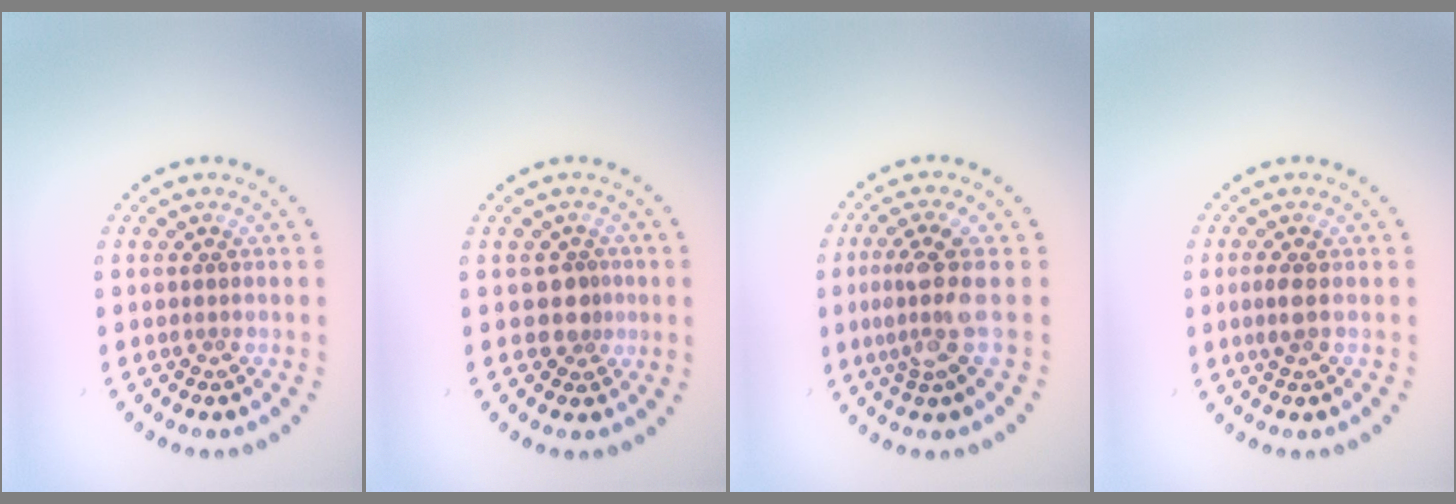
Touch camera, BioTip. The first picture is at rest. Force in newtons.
{"total": 2.0, "press": 1.4, "slide": 1.4}
{"total": 3.6, "press": 2.7, "slide": 2.4}
{"total": 1.2, "press": 1.1, "slide": 0.5}